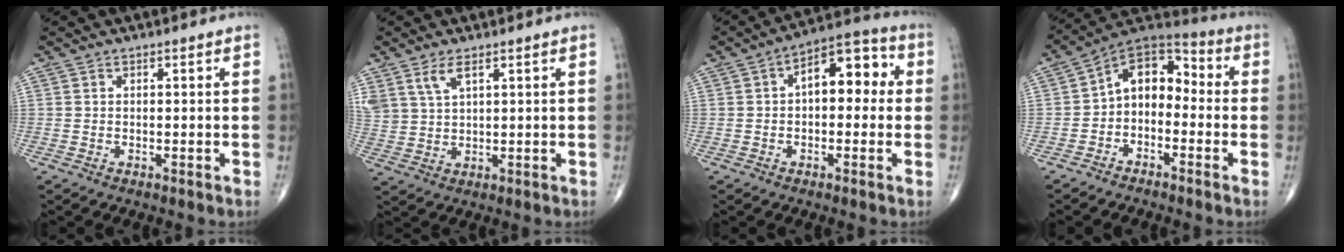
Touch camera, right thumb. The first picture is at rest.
{"total": 5.2, "force": [3.2, 2.3, 3.4], "torque": [-0.070, -0.010, 0.073]}
{"total": 11.0, "force": [1.2, 6.1, 9.1], "torque": [-0.097, 0.036, 0.006]}
{"total": 10.7, "force": [-1.6, 7.3, 7.7], "torque": [-0.088, 0.055, -0.047]}